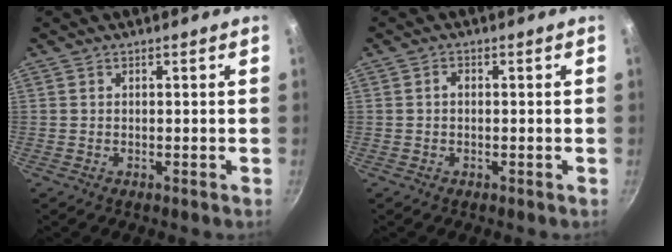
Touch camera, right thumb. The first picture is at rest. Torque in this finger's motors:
{"motor_torque": [-0.03, 0.26, 0.38, -0.32, -0.03]}